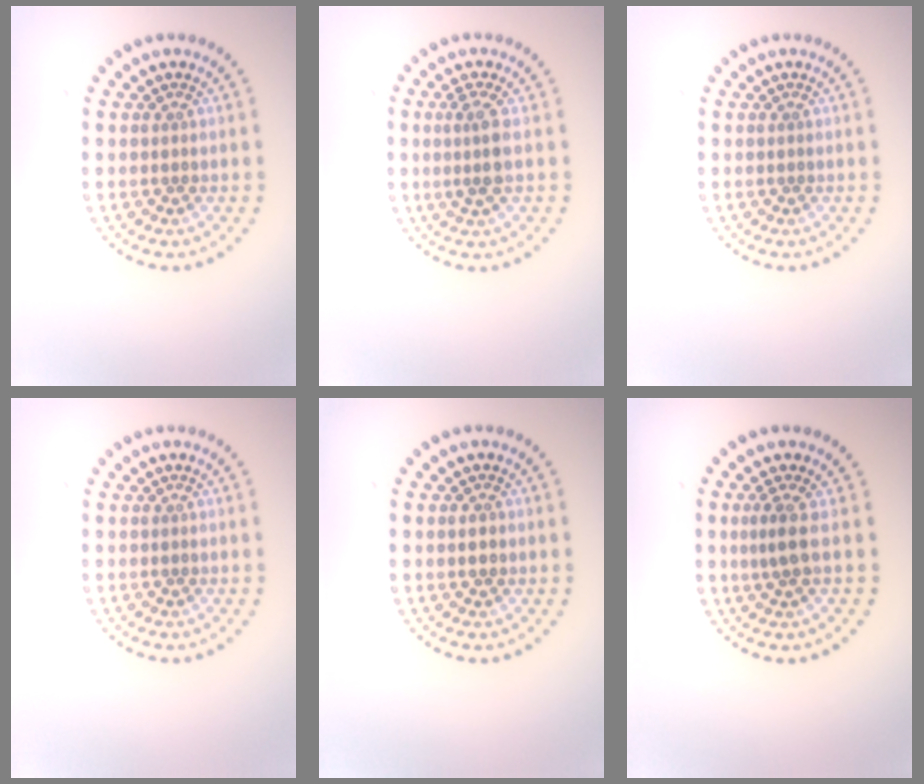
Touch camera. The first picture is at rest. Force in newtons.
{"total": 2.2, "press": 1.8, "slide": 1.2}
{"total": 0.0}
{"total": 0.0}
{"total": 1.4, "press": 1.4, "slide": 0.2}
{"total": 1.8, "press": 1.3, "slide": 1.2}